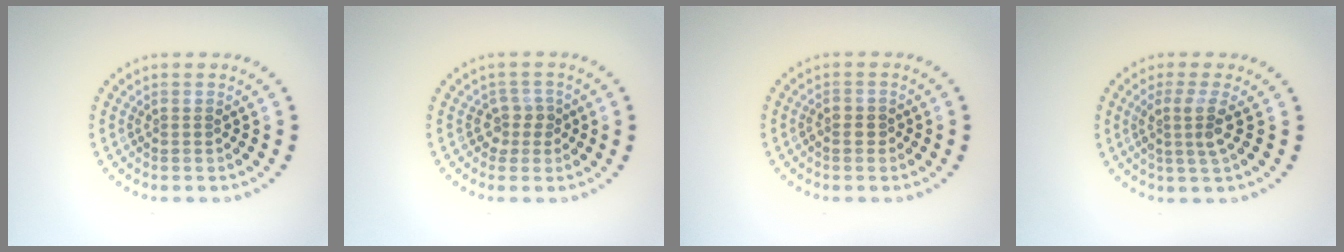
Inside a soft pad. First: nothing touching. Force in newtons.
{"total": 1.7, "press": 1.3, "slide": 1.1}
{"total": 1.0, "press": 0.9, "slide": 0.4}
{"total": 2.7, "press": 2.0, "slide": 1.8}